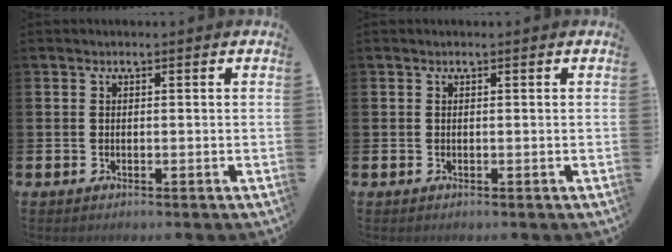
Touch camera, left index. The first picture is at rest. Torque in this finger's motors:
{"motor_torque": [0.13, 0.06, -0.04, -0.01]}